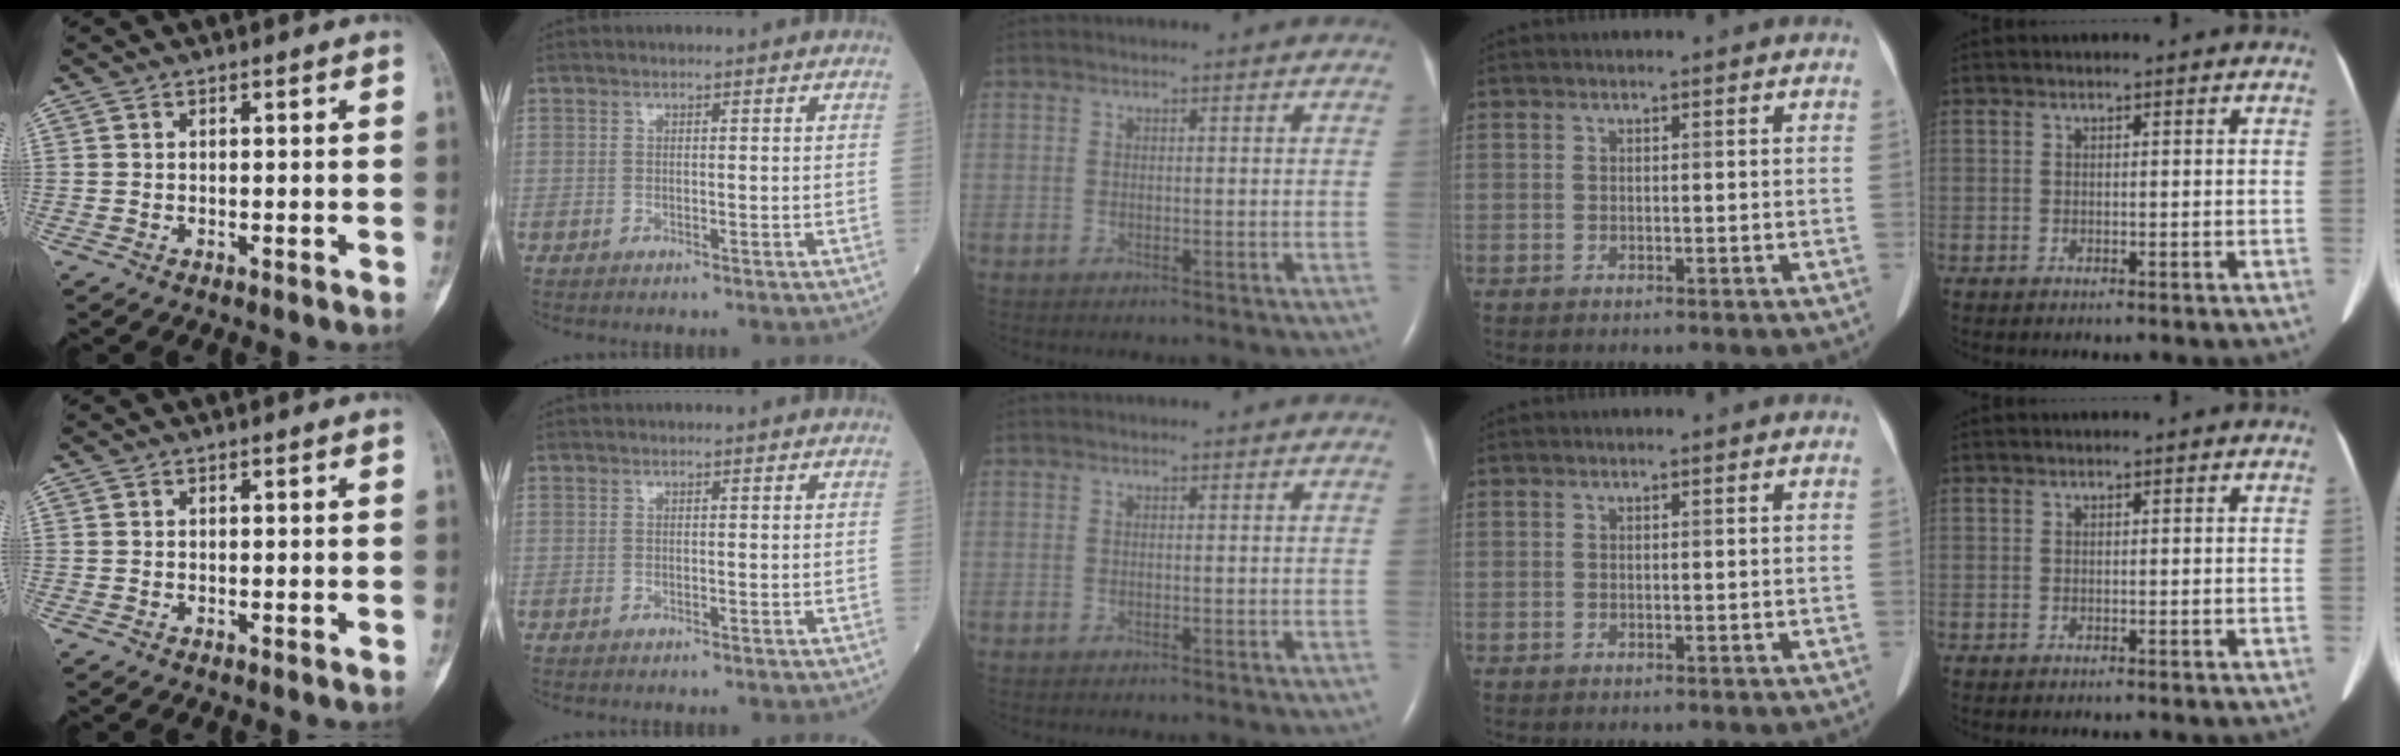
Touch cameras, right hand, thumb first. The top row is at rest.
{}